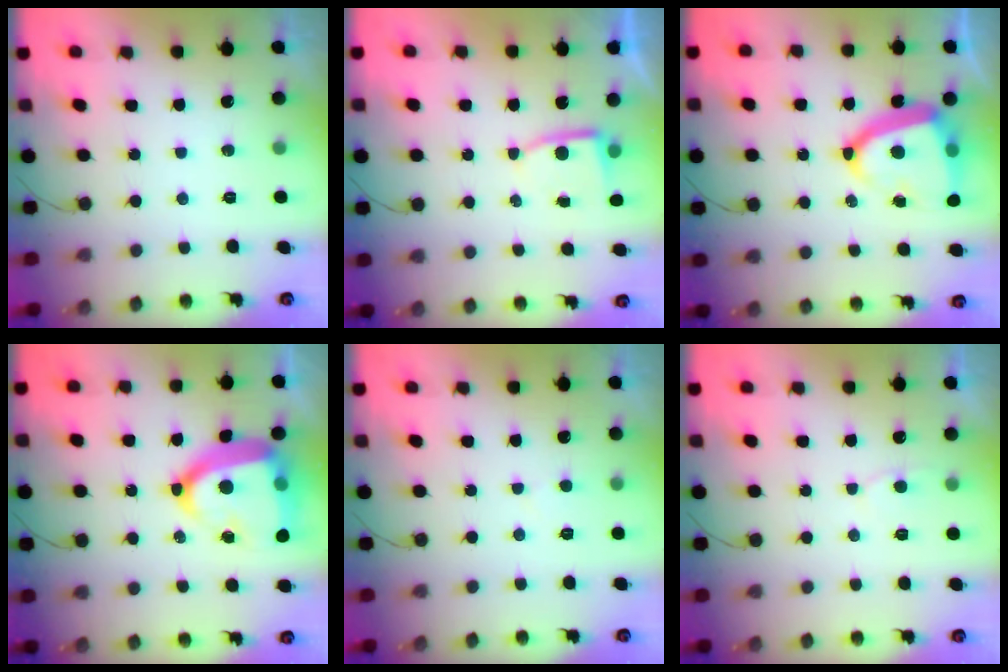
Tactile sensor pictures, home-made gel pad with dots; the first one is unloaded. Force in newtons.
{"total": 3.1, "press": 3.0, "slide": 0.3}
{"total": 16.9, "press": 16.8, "slide": 1.9}
{"total": 20.6, "press": 20.5, "slide": 2.0}
{"total": 3.0, "press": 3.0, "slide": 0.3}
{"total": 4.7, "press": 4.7, "slide": 0.6}